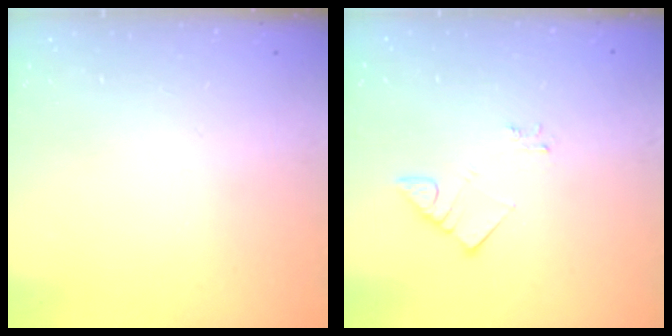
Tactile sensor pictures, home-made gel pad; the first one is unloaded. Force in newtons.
{"total": 3.3, "press": 3.3, "slide": 0.1}